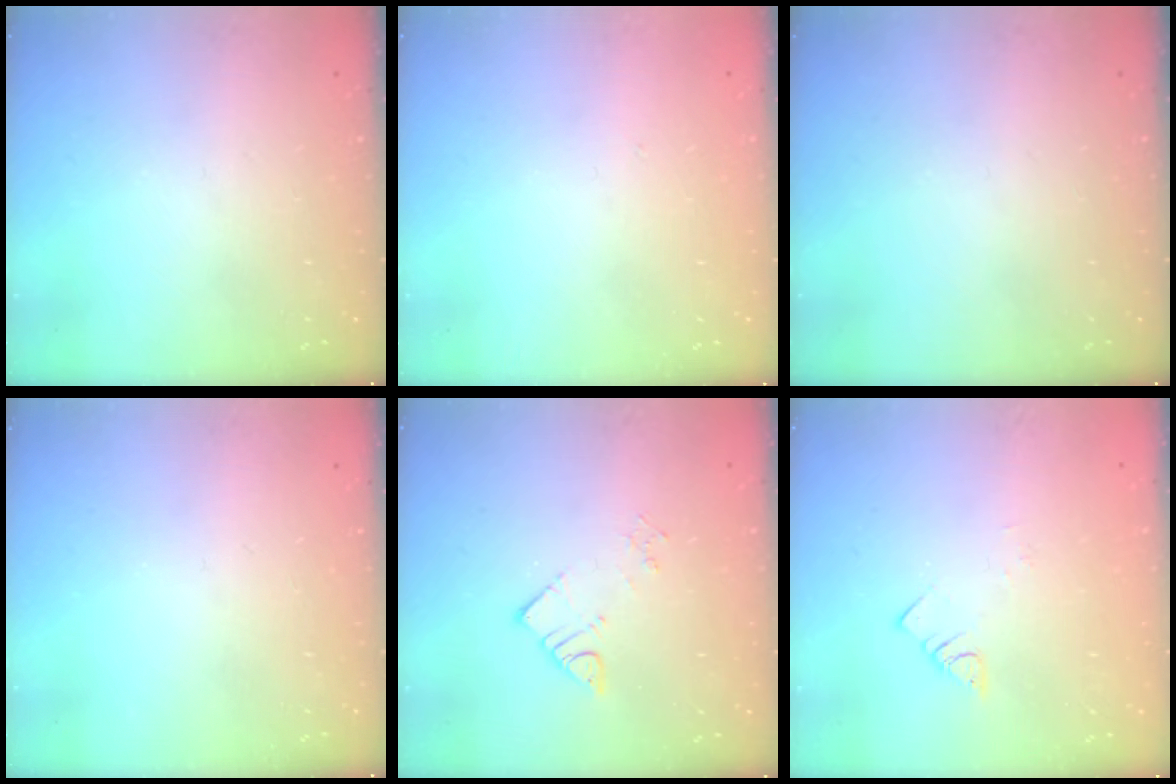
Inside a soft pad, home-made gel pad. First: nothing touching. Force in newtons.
{"total": 1.6, "press": 1.6, "slide": 0.0}
{"total": 0.0}
{"total": 0.0}
{"total": 4.9, "press": 4.9, "slide": 0.2}
{"total": 1.5, "press": 1.5, "slide": 0.3}